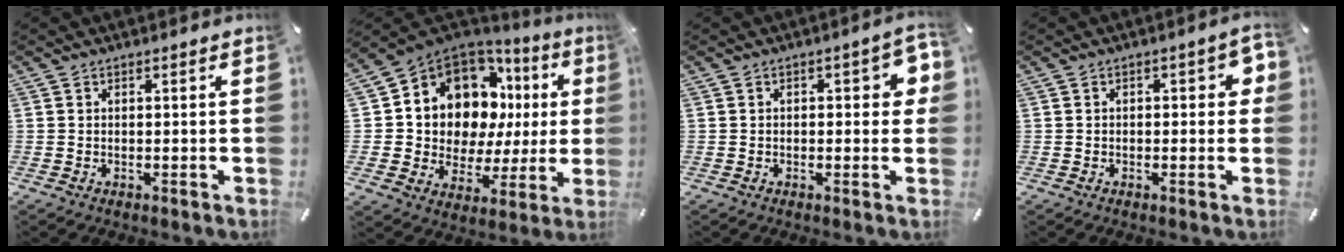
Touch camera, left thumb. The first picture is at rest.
{"total": 11.7, "force": [5.3, 9.2, 4.9], "torque": [-0.086, -0.070, 0.102]}
{"total": 5.7, "force": [0.2, 2.7, 5.0], "torque": [-0.067, 0.008, -0.001]}
{"total": 3.9, "force": [-0.2, 2.0, 3.3], "torque": [-0.044, 0.007, -0.009]}